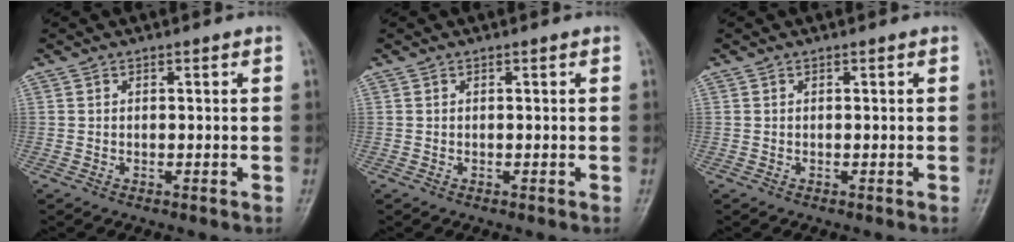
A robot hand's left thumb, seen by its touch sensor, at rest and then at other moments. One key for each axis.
{"total": 0.0}
{"total": 0.0}